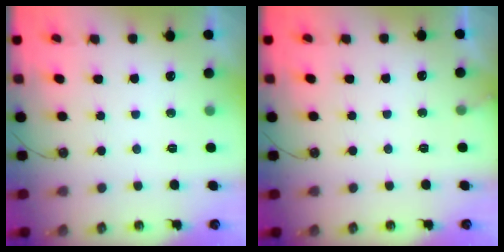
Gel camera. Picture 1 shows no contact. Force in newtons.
{"total": 2.8, "press": 2.8, "slide": 0.2}